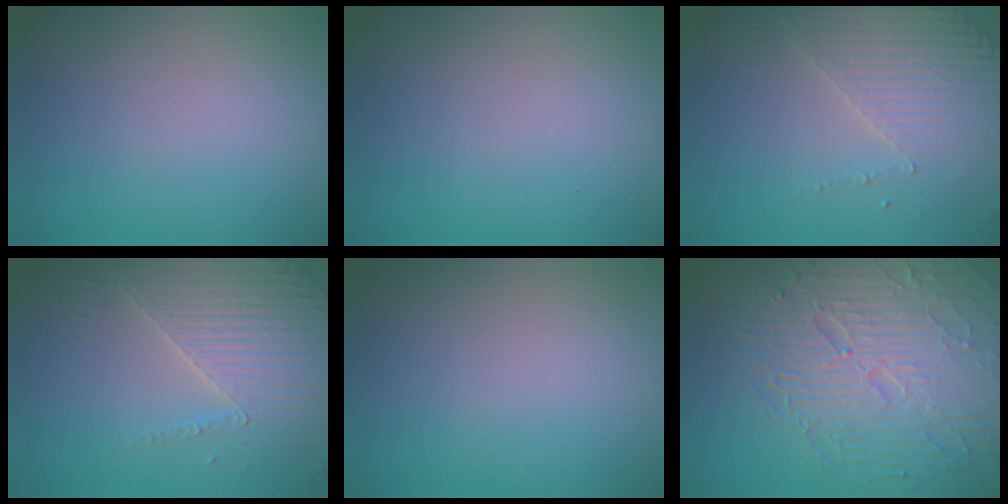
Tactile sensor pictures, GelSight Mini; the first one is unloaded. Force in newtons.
{"total": 0.0}
{"total": 4.4, "press": 3.3, "slide": 2.9}
{"total": 4.0, "press": 3.8, "slide": 1.2}
{"total": 0.0}
{"total": 10.0, "press": 6.5, "slide": 7.6}